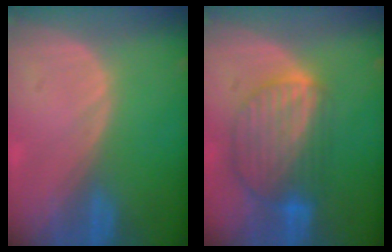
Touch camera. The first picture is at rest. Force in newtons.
{"total": 9.0, "press": 7.8, "slide": 4.5}